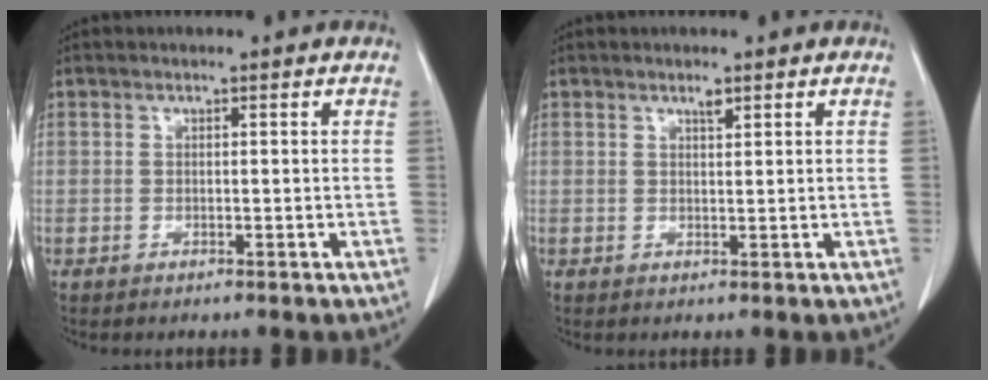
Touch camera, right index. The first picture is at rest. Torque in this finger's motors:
{"motor_torque": [-0.02, 0.08, 0.00, 0.00]}